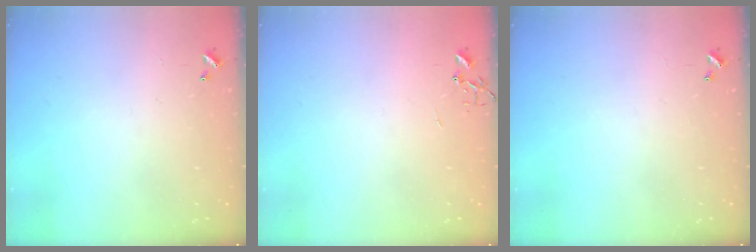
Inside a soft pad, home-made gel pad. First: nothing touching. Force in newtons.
{"total": 0.0}
{"total": 0.0}